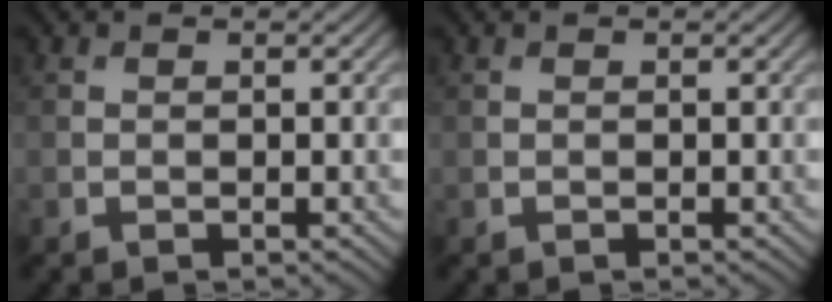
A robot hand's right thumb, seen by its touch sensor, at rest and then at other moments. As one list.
[{"total": 0.0}]